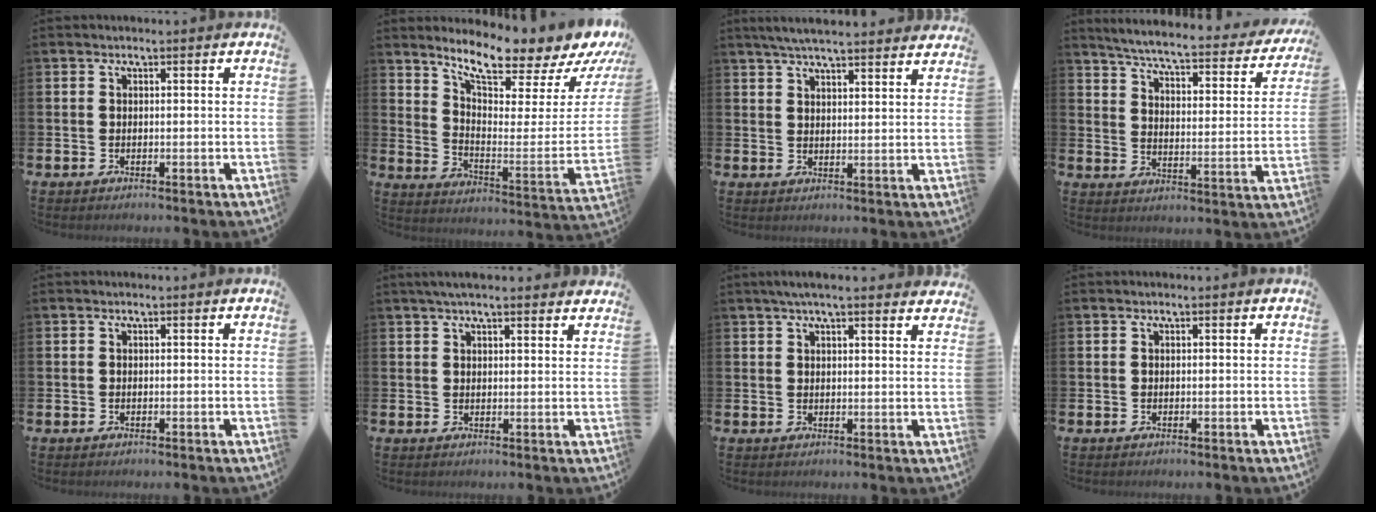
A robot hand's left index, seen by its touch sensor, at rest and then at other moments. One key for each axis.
{"total": 8.8, "fx": 8.2, "fy": 0.8, "fz": 2.9, "tx": -0.074, "ty": -0.078, "tz": 0.136}
{"total": 5.3, "fx": 5.0, "fy": 0.4, "fz": 1.6, "tx": -0.038, "ty": -0.019, "tz": 0.091}
{"total": 5.1, "fx": 4.6, "fy": 0.4, "fz": 2.0, "tx": -0.063, "ty": -0.042, "tz": 0.071}
{"total": 0.0}
{"total": 3.3, "fx": 3.0, "fy": 0.4, "fz": 1.3, "tx": -0.028, "ty": -0.005, "tz": 0.053}
{"total": 3.8, "fx": 3.5, "fy": 0.3, "fz": 1.6, "tx": -0.035, "ty": -0.008, "tz": 0.062}
{"total": 0.0}